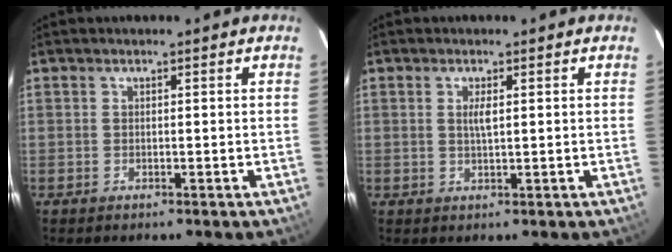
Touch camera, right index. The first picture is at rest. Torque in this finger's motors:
{"motor_torque": [-0.28, 0.12, -0.03, 0.00]}